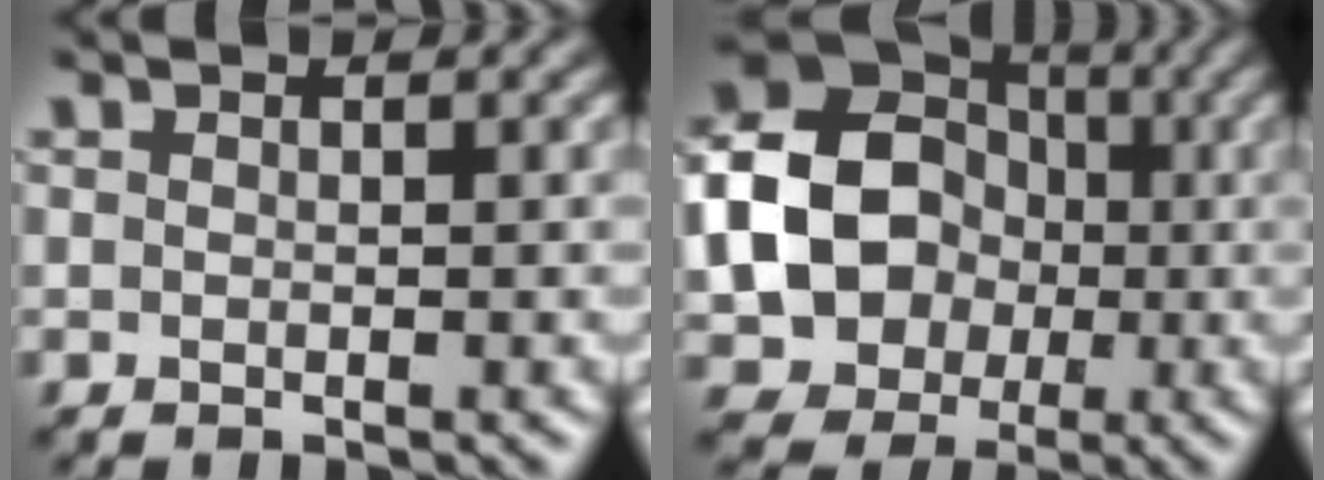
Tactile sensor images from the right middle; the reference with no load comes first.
{"total": 13.0, "force": [-1.0, 11.0, 6.8], "torque": [-0.126, 0.000, -0.043]}